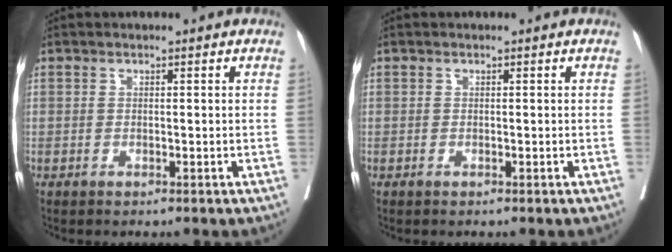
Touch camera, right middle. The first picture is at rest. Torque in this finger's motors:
{"motor_torque": [-0.02, 0.07, 0.01, 0.00]}